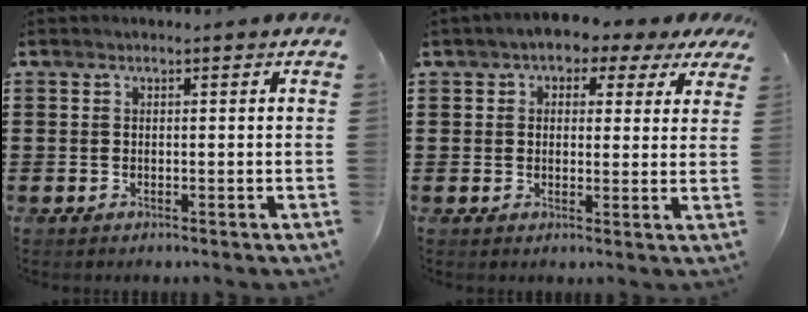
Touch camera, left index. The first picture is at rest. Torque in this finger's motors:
{"motor_torque": [2.14, 0.00, 0.88, 0.07]}